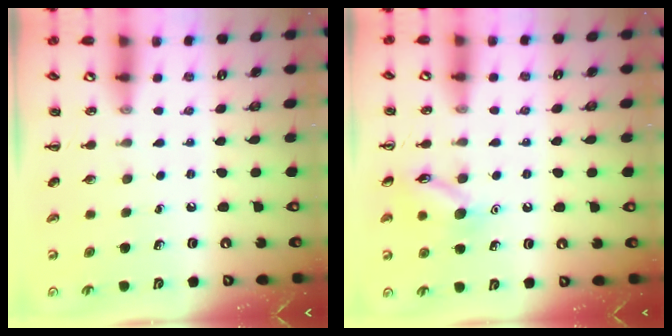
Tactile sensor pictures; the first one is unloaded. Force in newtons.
{"total": 10.6, "press": 10.6, "slide": 0.5}